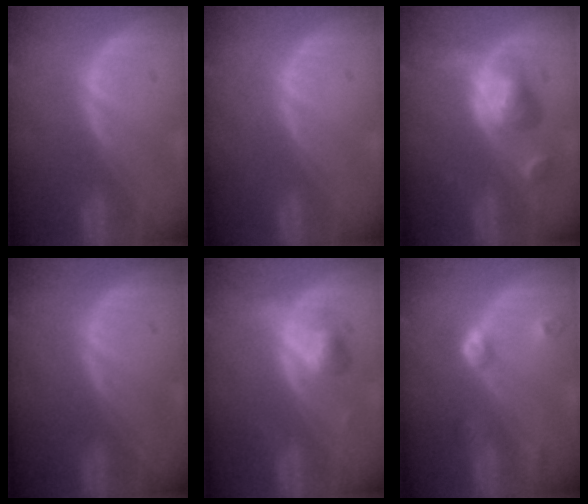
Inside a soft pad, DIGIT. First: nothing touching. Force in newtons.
{"total": 0.0}
{"total": 6.0, "press": 5.5, "slide": 2.5}
{"total": 0.0}
{"total": 4.0, "press": 4.0, "slide": 0.2}
{"total": 4.6, "press": 4.1, "slide": 2.0}